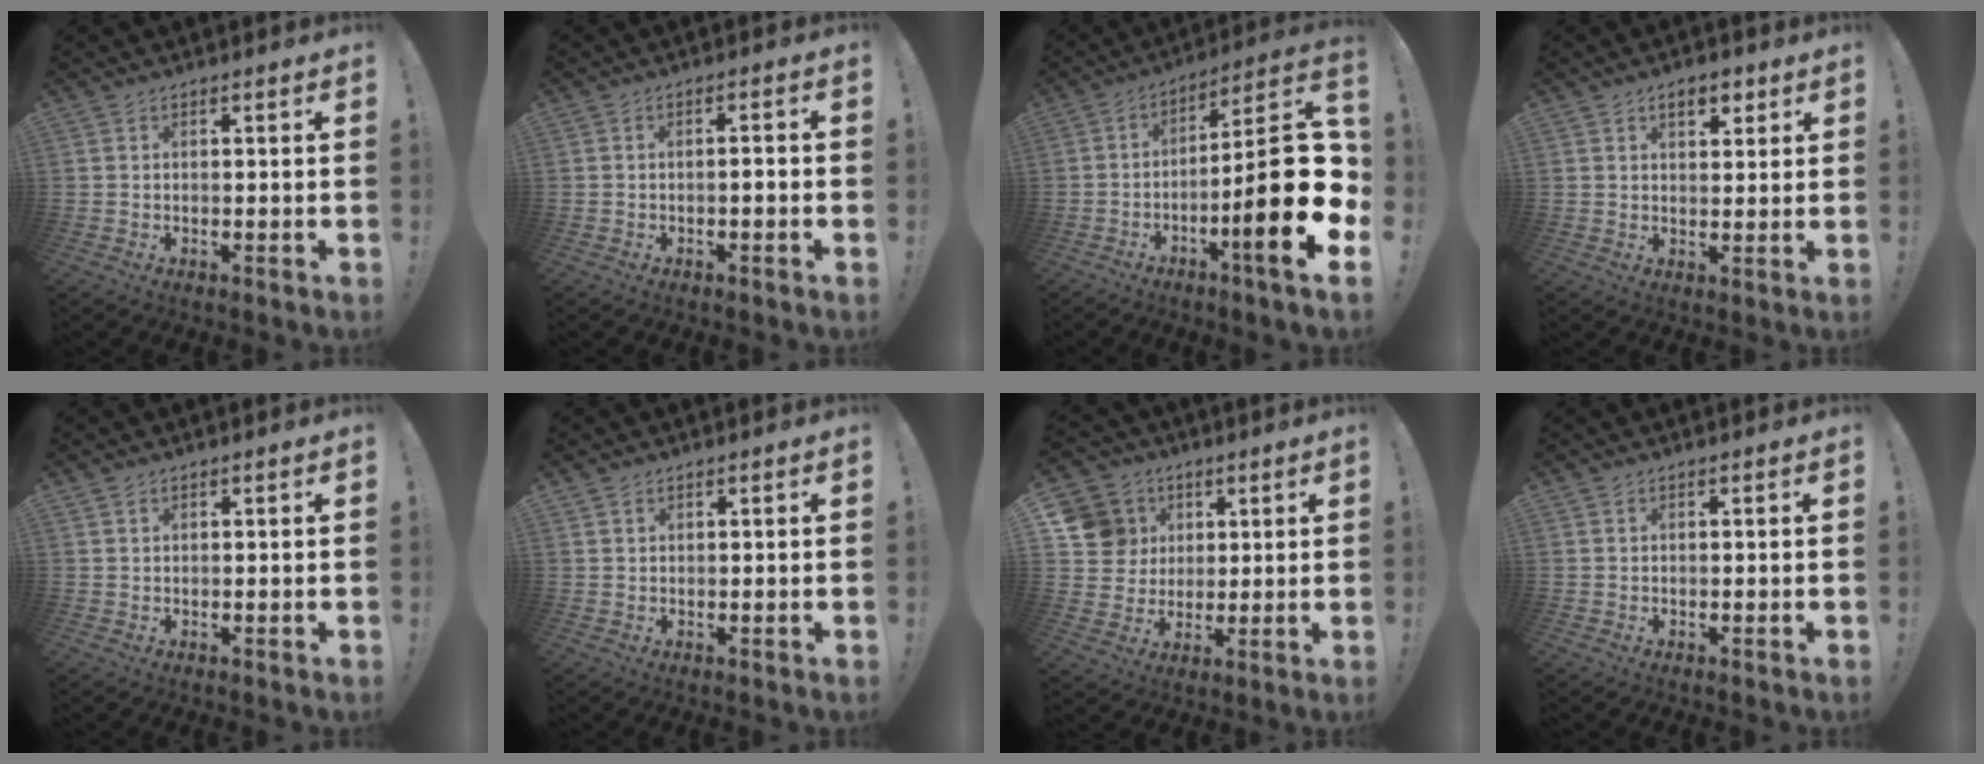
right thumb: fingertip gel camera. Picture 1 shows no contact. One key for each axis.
{"total": 2.1, "fx": -1.1, "fy": 0.1, "fz": 1.7, "tx": -0.028, "ty": 0.001, "tz": -0.020}
{"total": 23.3, "fx": -5.2, "fy": 4.4, "fz": 22.3, "tx": -0.343, "ty": 0.021, "tz": -0.086}
{"total": 5.2, "fx": 2.9, "fy": 2.8, "fz": 3.3, "tx": -0.038, "ty": -0.006, "tz": 0.048}
{"total": 0.8, "fx": 0.7, "fy": 0.5, "fz": 0.1, "tx": -0.001, "ty": 0.000, "tz": 0.013}
{"total": 1.1, "fx": 0.9, "fy": 0.6, "fz": 0.1, "tx": -0.001, "ty": -0.001, "tz": 0.017}
{"total": 12.1, "fx": 3.7, "fy": 11.0, "fz": 3.2, "tx": -0.041, "ty": -0.009, "tz": 0.082}
{"total": 0.0}